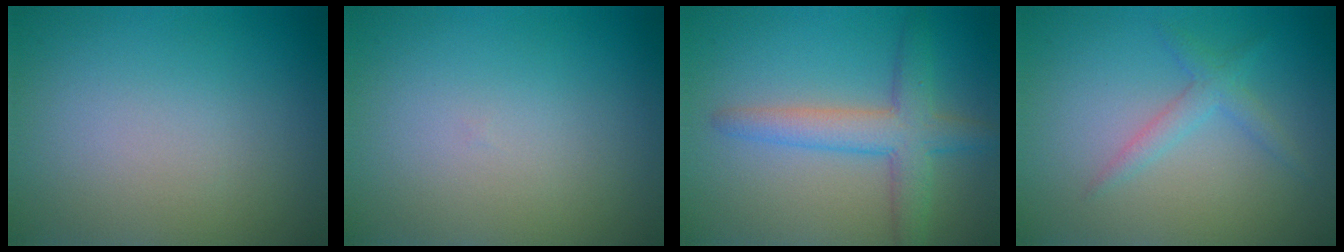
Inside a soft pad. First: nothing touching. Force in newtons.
{"total": 0.0}
{"total": 4.5, "press": 4.5, "slide": 0.2}
{"total": 1.9, "press": 1.9, "slide": 0.0}